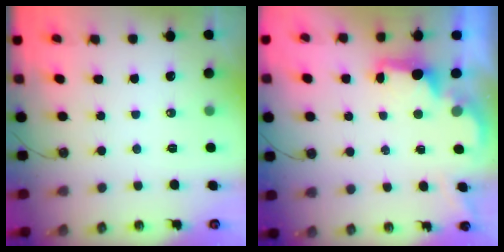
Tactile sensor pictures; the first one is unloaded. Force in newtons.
{"total": 2.0, "press": 1.9, "slide": 0.8}